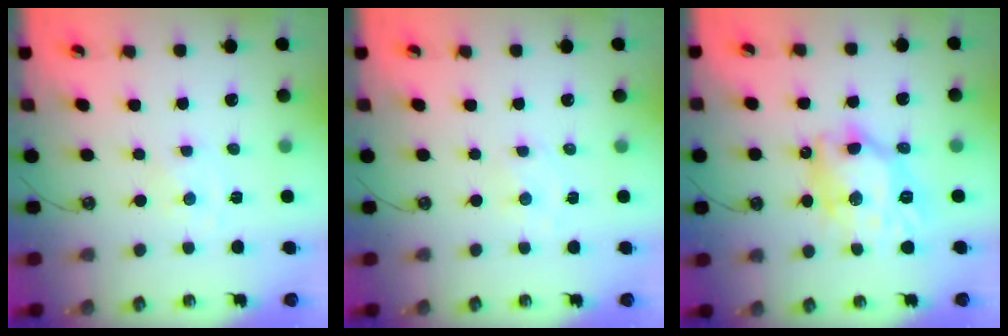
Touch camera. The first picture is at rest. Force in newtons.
{"total": 1.8, "press": 1.8, "slide": 0.3}
{"total": 14.2, "press": 14.1, "slide": 1.9}